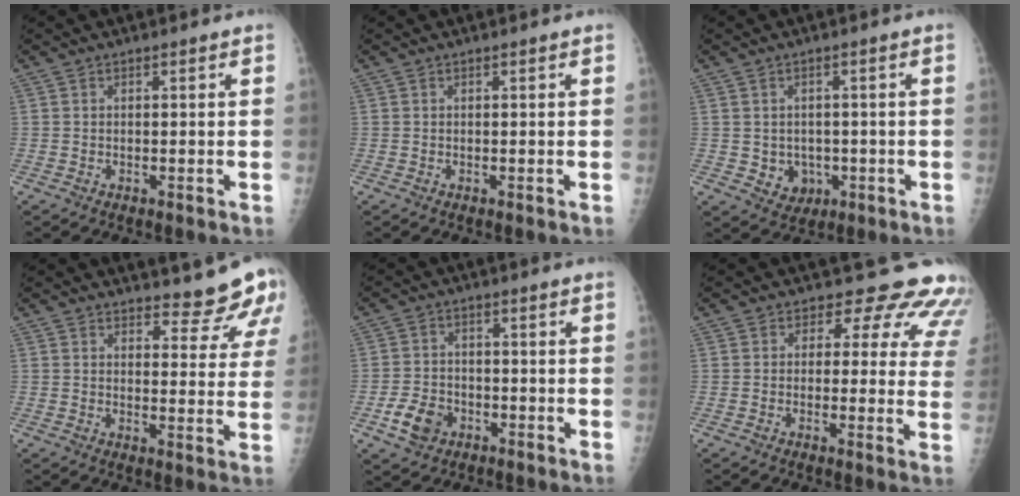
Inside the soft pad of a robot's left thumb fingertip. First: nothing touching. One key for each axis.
{"total": 0.0}
{"total": 5.0, "fx": -0.9, "fy": 4.4, "fz": 2.2, "tx": -0.010, "ty": 0.003, "tz": 0.000}
{"total": 9.3, "fx": 8.6, "fy": 2.5, "fz": 2.5, "tx": 0.002, "ty": -0.070, "tz": 0.091}
{"total": 6.4, "fx": -2.9, "fy": 4.8, "fz": 3.0, "tx": -0.046, "ty": 0.016, "tz": -0.049}
{"total": 12.8, "fx": 10.5, "fy": 6.4, "fz": 3.4, "tx": 0.023, "ty": -0.050, "tz": 0.086}